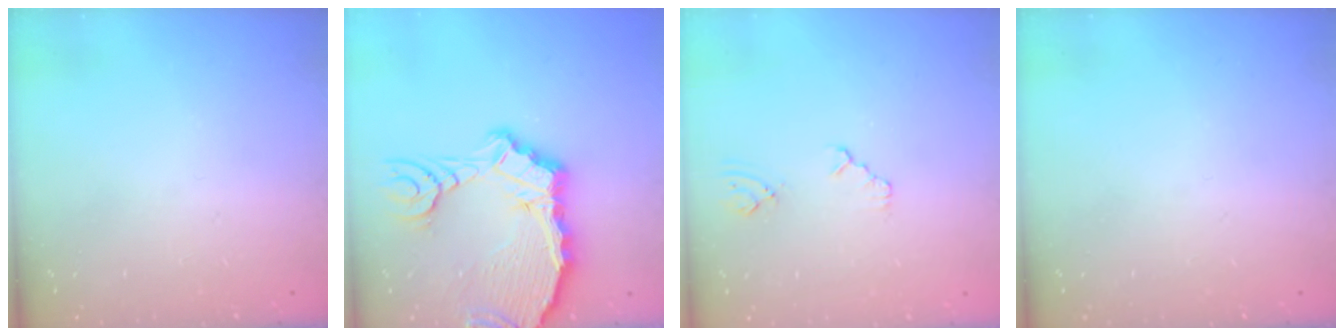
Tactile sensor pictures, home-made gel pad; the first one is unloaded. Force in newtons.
{"total": 13.6, "press": 13.6, "slide": 1.5}
{"total": 2.3, "press": 2.3, "slide": 0.4}
{"total": 0.0}